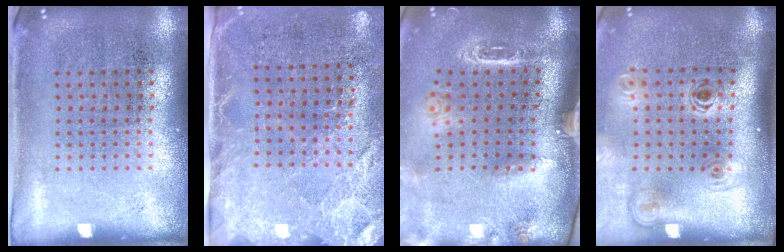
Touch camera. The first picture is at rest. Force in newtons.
{"total": 2.7, "press": 2.3, "slide": 1.5}
{"total": 2.2, "press": 1.9, "slide": 1.0}
{"total": 2.1, "press": 1.4, "slide": 1.5}